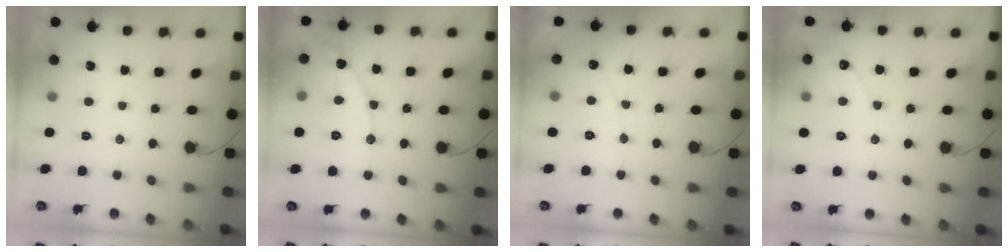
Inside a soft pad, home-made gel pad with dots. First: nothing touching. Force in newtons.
{"total": 9.2, "press": 9.2, "slide": 0.7}
{"total": 4.1, "press": 4.1, "slide": 0.3}
{"total": 3.1, "press": 3.1, "slide": 0.3}